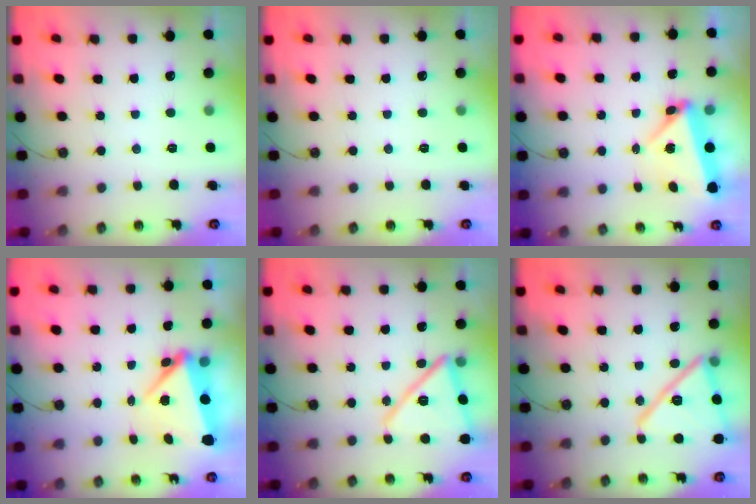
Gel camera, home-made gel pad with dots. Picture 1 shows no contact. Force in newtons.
{"total": 0.0}
{"total": 6.1, "press": 5.7, "slide": 2.1}
{"total": 5.7, "press": 5.3, "slide": 2.0}
{"total": 16.5, "press": 16.5, "slide": 1.2}
{"total": 18.2, "press": 18.0, "slide": 2.9}